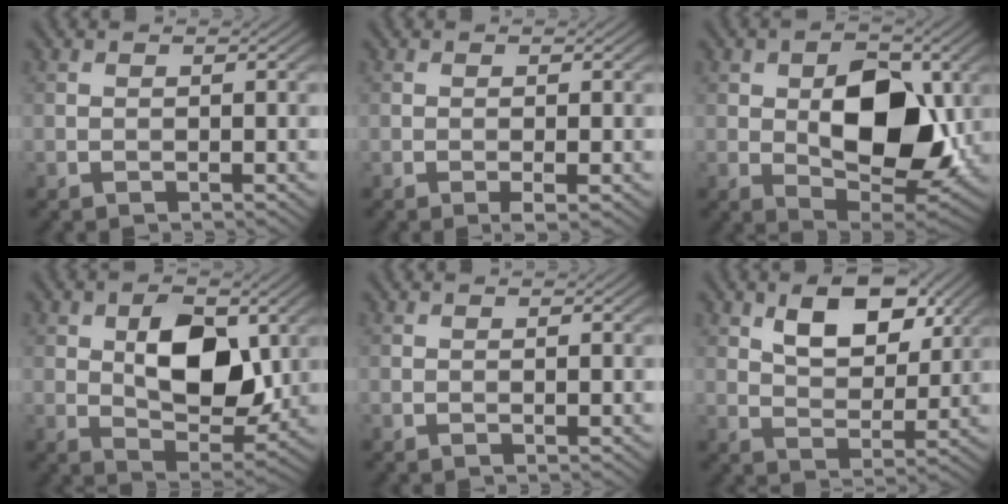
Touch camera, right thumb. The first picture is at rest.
{"total": 1.2, "force": [-0.4, 0.1, 1.2], "torque": [-0.025, -0.003, -0.009]}
{"total": 11.9, "force": [0.5, 6.9, 9.6], "torque": [-0.149, -0.009, 0.012]}
{"total": 10.0, "force": [2.0, 5.7, 7.9], "torque": [-0.135, -0.006, 0.035]}
{"total": 0.5, "force": [0.2, 0.1, 0.5], "torque": [-0.010, 0.000, 0.002]}
{"total": 8.4, "force": [4.2, 4.4, 5.8], "torque": [-0.101, -0.002, 0.071]}